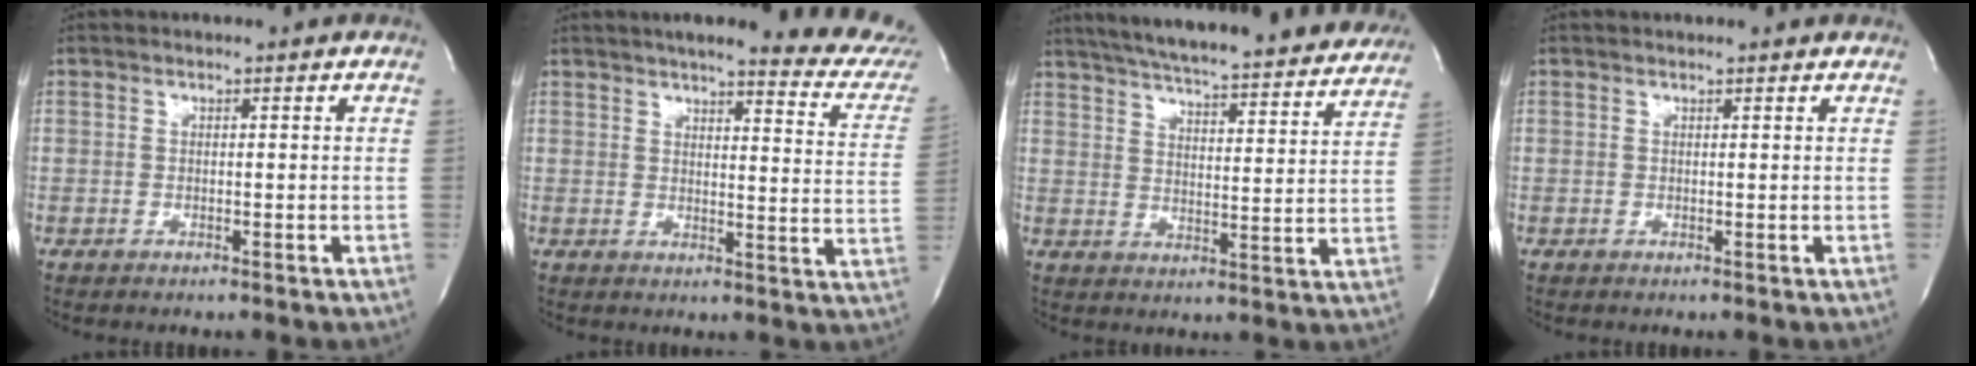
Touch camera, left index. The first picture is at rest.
{"total": 17.1, "force": [15.7, 1.2, 6.8], "torque": [-0.076, -0.067, 0.166]}
{"total": 28.5, "force": [25.5, 4.2, 12.0], "torque": [-0.198, -0.035, 0.321]}
{"total": 2.1, "force": [2.0, 0.3, 0.4], "torque": [-0.011, 0.011, 0.014]}